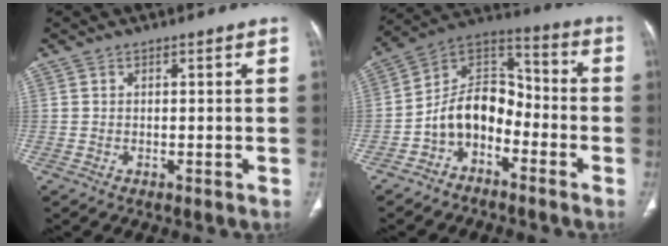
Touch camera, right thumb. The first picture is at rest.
{"total": 11.3, "force": [-4.8, 7.7, 6.6], "torque": [-0.091, 0.083, -0.101]}